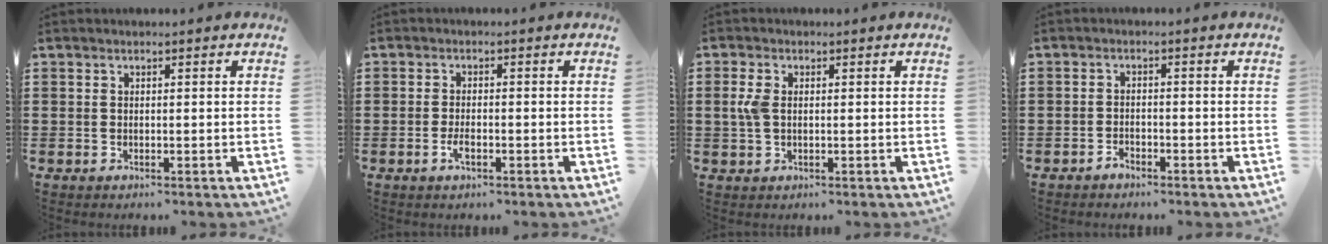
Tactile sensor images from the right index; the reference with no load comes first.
{"total": 2.3, "force": [-1.0, 0.8, 2.0], "torque": [-0.043, -0.004, -0.021]}
{"total": 3.5, "force": [0.4, 2.0, 2.8], "torque": [-0.083, 0.000, -0.002]}
{"total": 1.5, "force": [-1.4, 0.5, 0.3], "torque": [-0.009, 0.000, -0.029]}